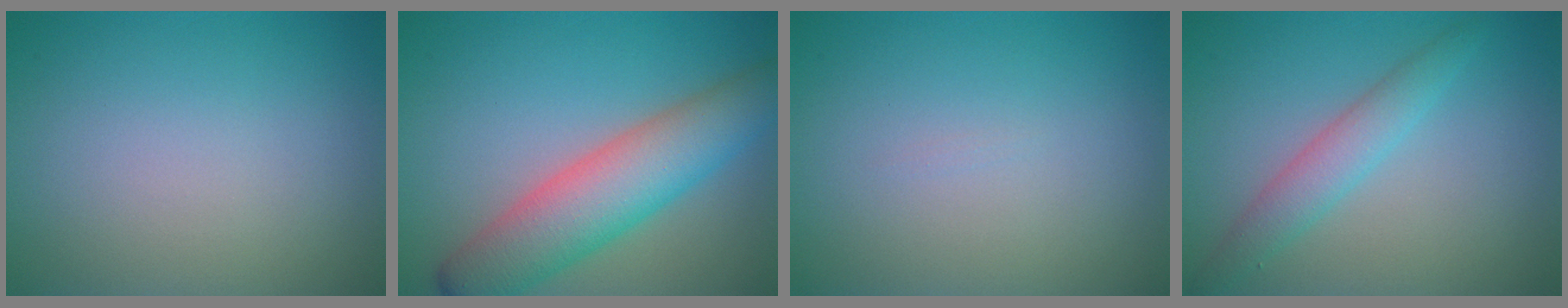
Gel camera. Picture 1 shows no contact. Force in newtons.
{"total": 7.5, "press": 7.5, "slide": 0.3}
{"total": 0.0}
{"total": 2.8, "press": 2.8, "slide": 0.0}